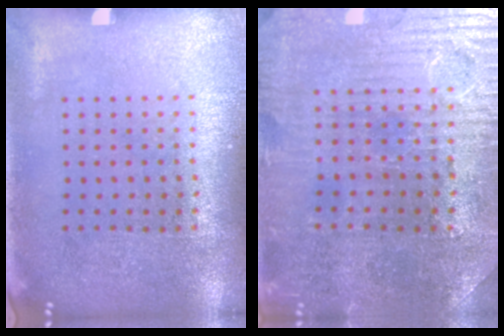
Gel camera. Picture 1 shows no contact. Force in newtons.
{"total": 1.7, "press": 1.7, "slide": 0.5}